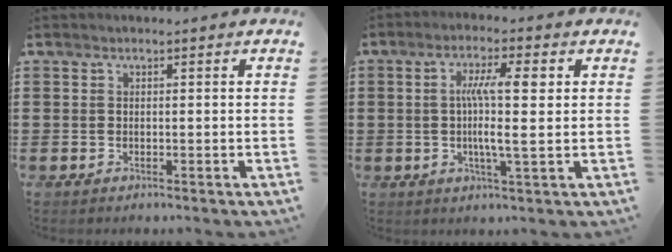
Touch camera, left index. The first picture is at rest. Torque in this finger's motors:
{"motor_torque": [0.63, -0.15, 0.43, 0.13]}